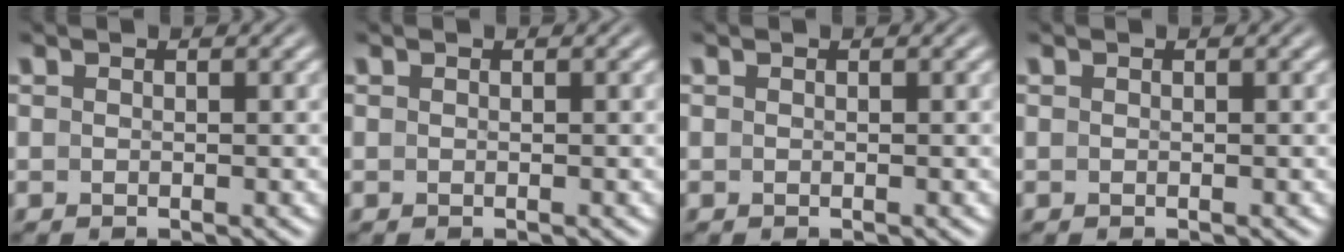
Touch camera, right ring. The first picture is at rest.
{"total": 0.0}
{"total": 0.0}
{"total": 0.0}